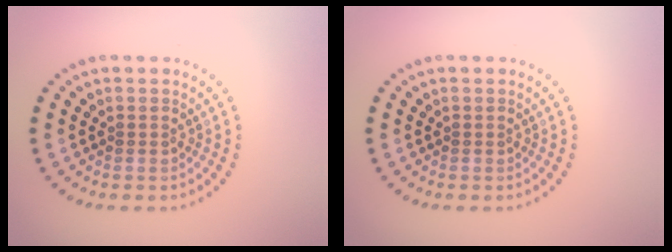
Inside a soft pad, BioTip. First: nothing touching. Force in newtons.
{"total": 0.0}